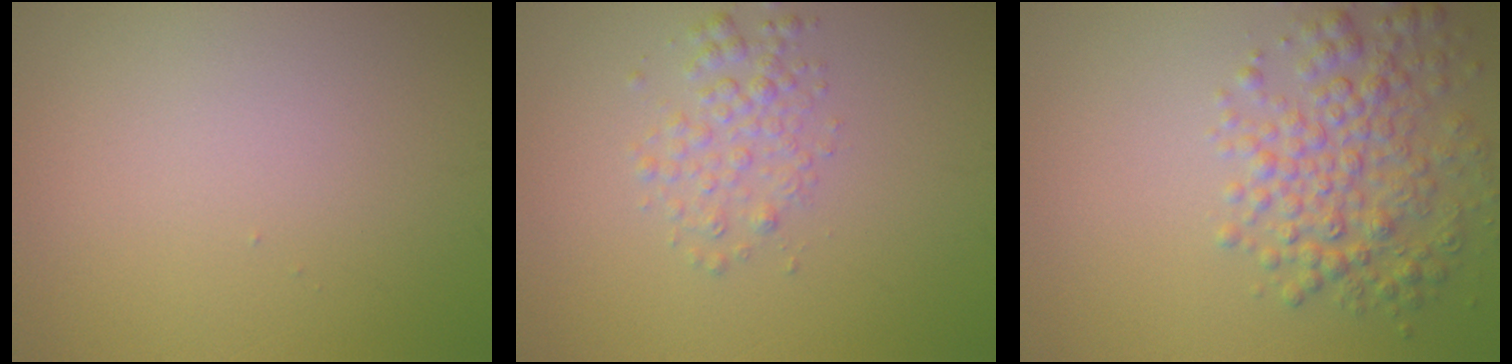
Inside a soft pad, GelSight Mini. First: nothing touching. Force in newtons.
{"total": 2.3, "press": 2.3, "slide": 0.1}
{"total": 4.9, "press": 4.9, "slide": 0.1}